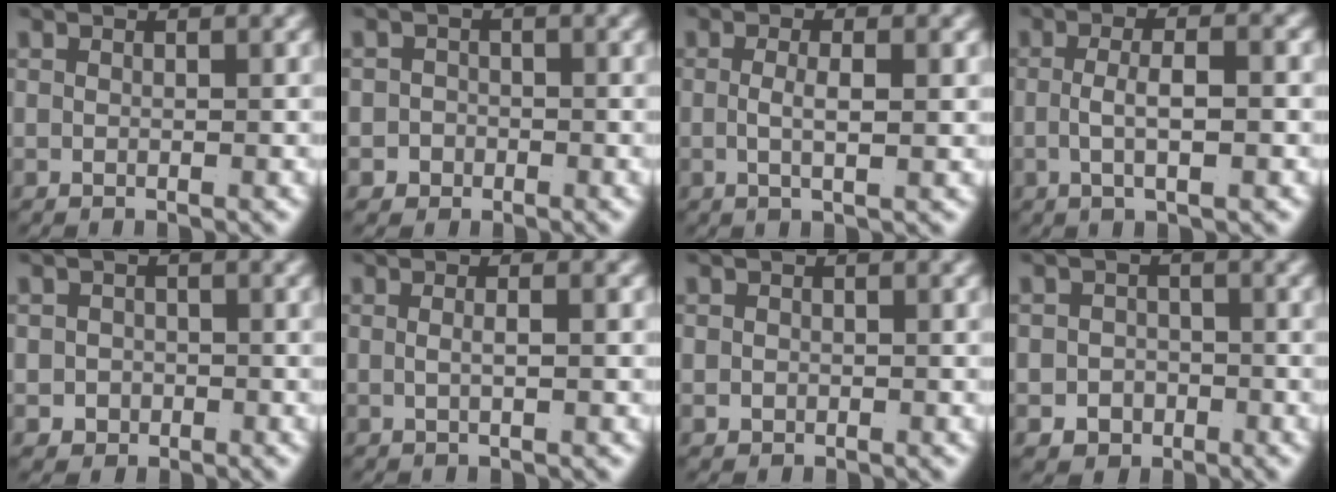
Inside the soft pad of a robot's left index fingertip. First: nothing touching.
{"total": 2.6, "force": [-1.3, 2.3, 0.2], "torque": [-0.009, -0.017, -0.021]}
{"total": 2.2, "force": [-0.2, -0.1, 2.2], "torque": [-0.048, -0.010, 0.004]}
{"total": 3.4, "force": [-0.6, 0.5, 3.3], "torque": [-0.057, 0.000, -0.008]}
{"total": 2.7, "force": [-1.1, 2.4, 0.6], "torque": [-0.015, -0.017, -0.015]}
{"total": 1.4, "force": [-0.3, -0.5, 1.2], "torque": [-0.024, -0.007, 0.000]}
{"total": 0.9, "force": [-0.3, 0.8, 0.3], "torque": [-0.015, -0.011, 0.003]}
{"total": 3.7, "force": [-1.8, 3.2, 0.8], "torque": [-0.005, -0.014, -0.028]}